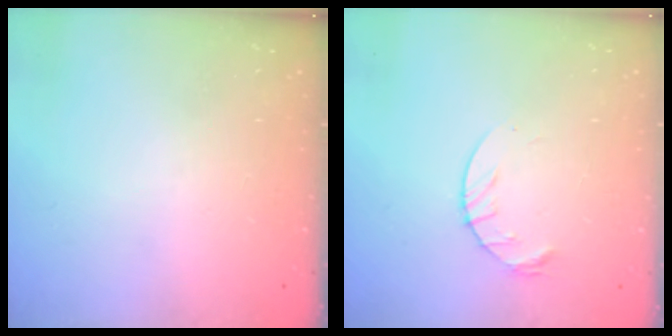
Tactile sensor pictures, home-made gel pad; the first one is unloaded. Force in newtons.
{"total": 6.0, "press": 6.0, "slide": 0.8}